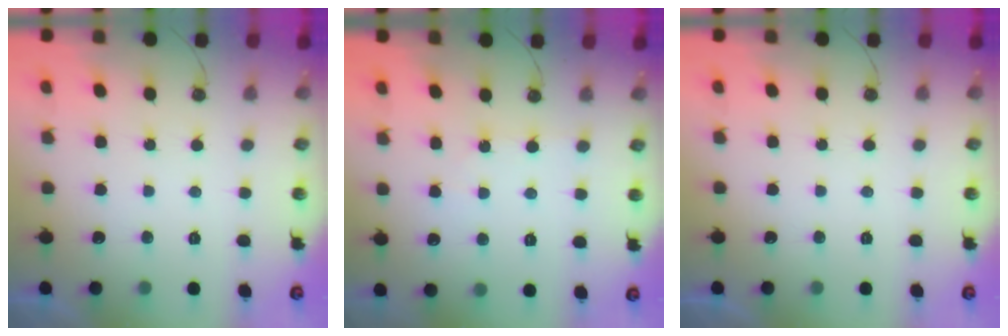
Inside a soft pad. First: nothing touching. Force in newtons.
{"total": 3.2, "press": 3.2, "slide": 0.5}
{"total": 0.0}